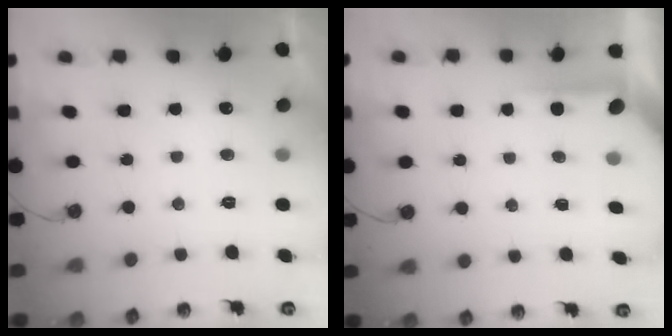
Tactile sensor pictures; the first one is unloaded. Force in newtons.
{"total": 4.0, "press": 4.0, "slide": 0.2}